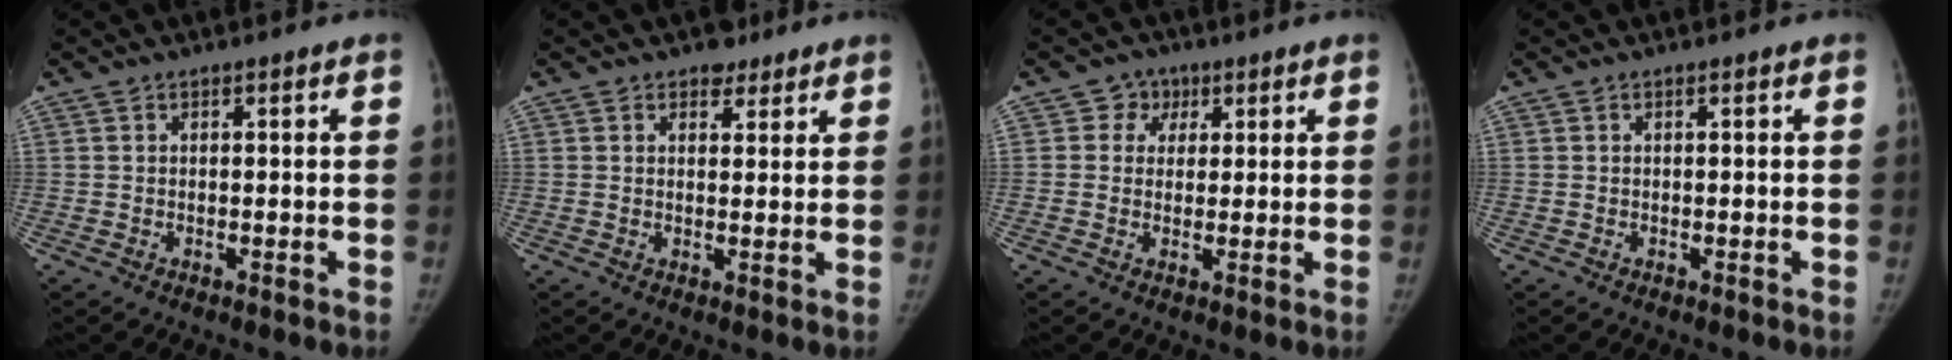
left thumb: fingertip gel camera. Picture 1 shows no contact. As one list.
[{"total": 3.2, "force": [2.3, 2.1, 0.9], "torque": [0.012, -0.012, 0.029]}, {"total": 3.8, "force": [1.4, 3.4, 0.7], "torque": [0.019, 0.002, 0.013]}, {"total": 0.0}]